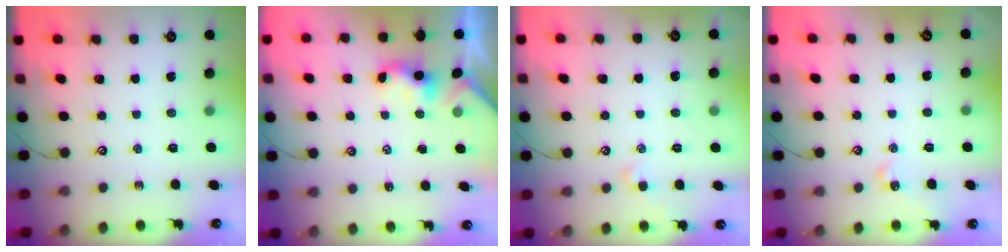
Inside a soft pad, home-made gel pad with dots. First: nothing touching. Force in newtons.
{"total": 1.1, "press": 1.0, "slide": 0.3}
{"total": 1.6, "press": 1.5, "slide": 0.4}
{"total": 2.6, "press": 2.5, "slide": 0.4}